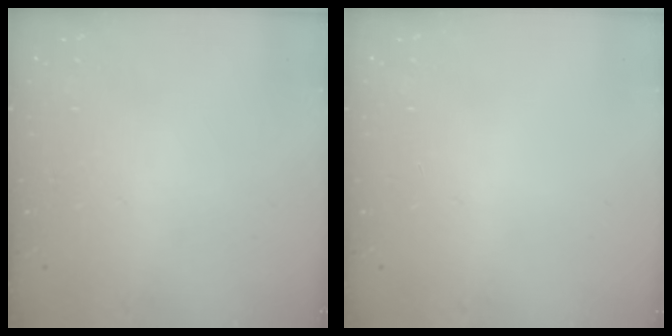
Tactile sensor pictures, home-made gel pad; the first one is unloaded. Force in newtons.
{"total": 0.0}